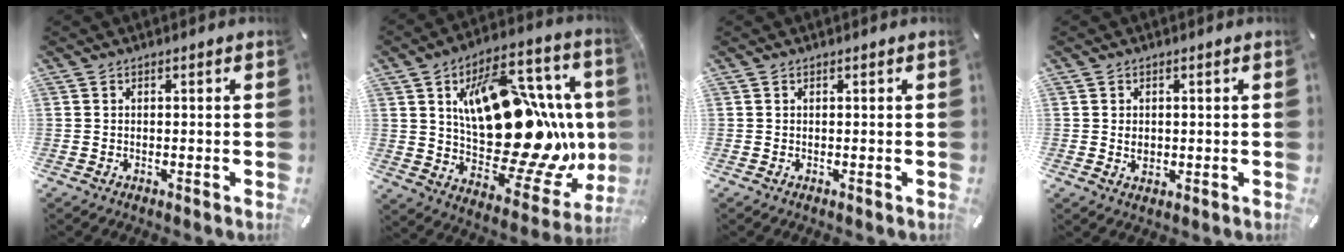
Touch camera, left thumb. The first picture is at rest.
{"total": 26.6, "force": [3.3, 15.6, 21.3], "torque": [-0.308, -0.039, 0.070]}
{"total": 0.0}
{"total": 2.2, "force": [0.0, 1.8, 1.2], "torque": [-0.018, 0.001, -0.002]}